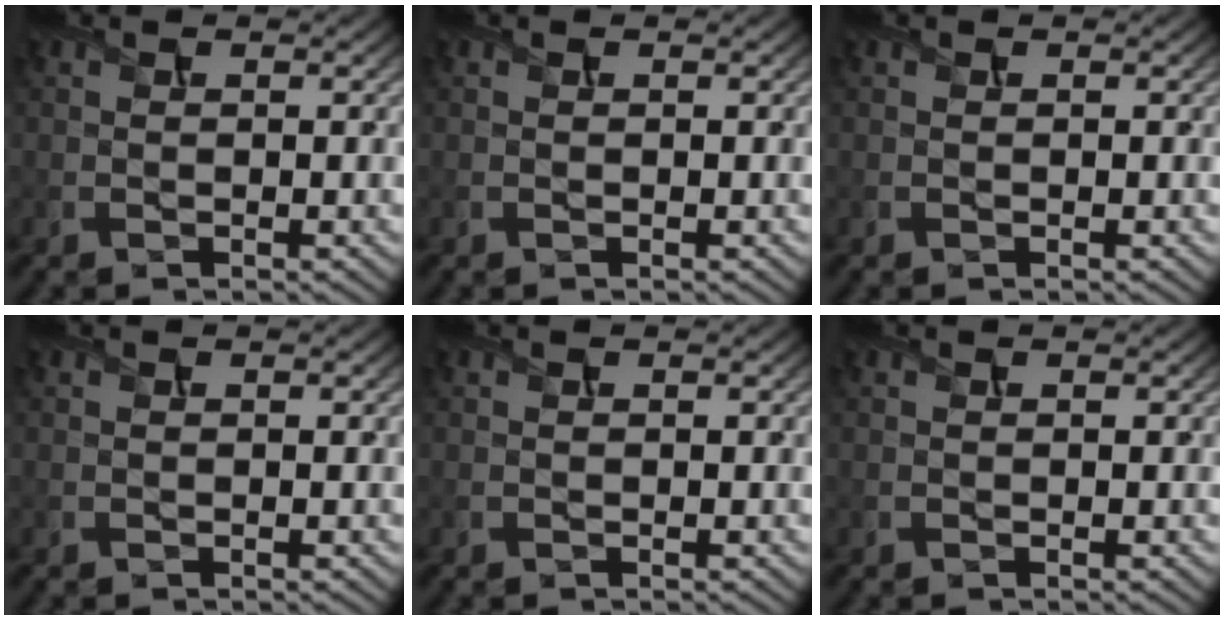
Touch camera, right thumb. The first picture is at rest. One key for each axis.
{"total": 0.0}
{"total": 0.0}
{"total": 0.0}
{"total": 0.0}
{"total": 0.0}